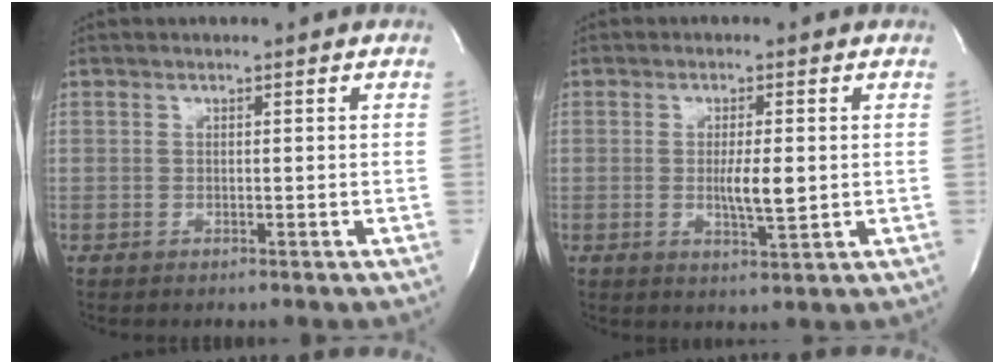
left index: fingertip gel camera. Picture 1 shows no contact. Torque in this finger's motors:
{"motor_torque": [0.48, 0.10, 0.12, 0.04]}